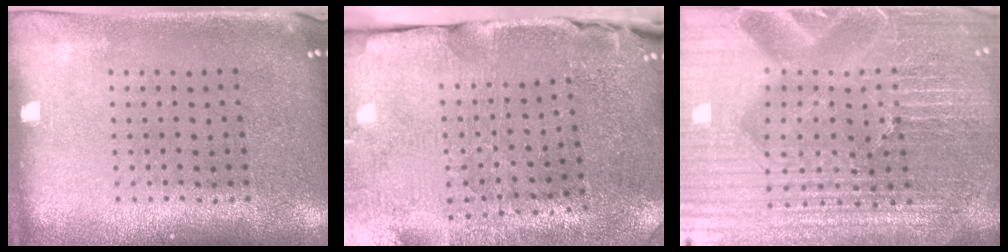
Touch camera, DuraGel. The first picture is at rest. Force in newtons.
{"total": 3.6, "press": 3.5, "slide": 0.9}
{"total": 6.5, "press": 5.8, "slide": 3.1}